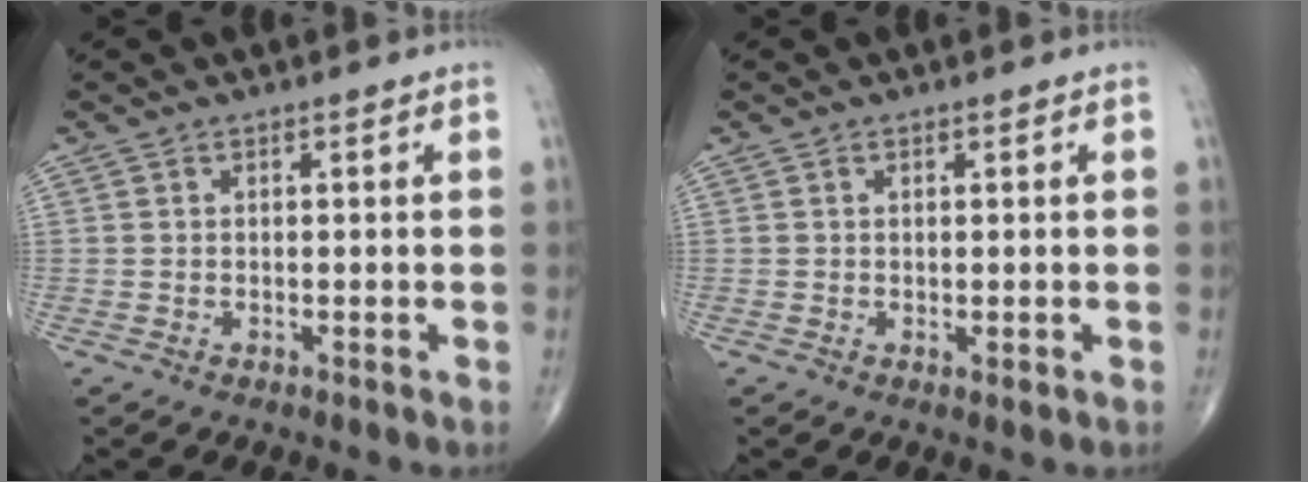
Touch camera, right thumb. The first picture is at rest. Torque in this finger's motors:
{"motor_torque": [-0.87, -0.04, -0.11, 0.00, 0.02]}